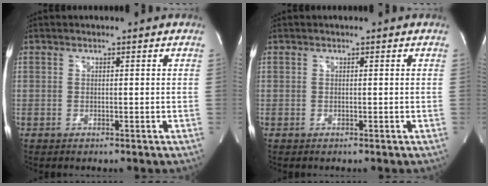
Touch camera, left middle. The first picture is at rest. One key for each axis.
{"total": 0.0}